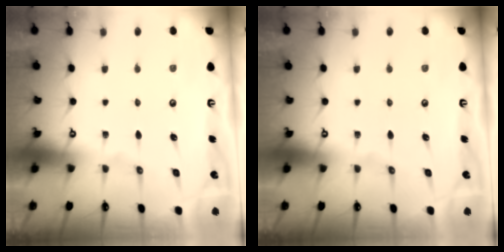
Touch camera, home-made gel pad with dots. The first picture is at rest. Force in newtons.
{"total": 0.0}